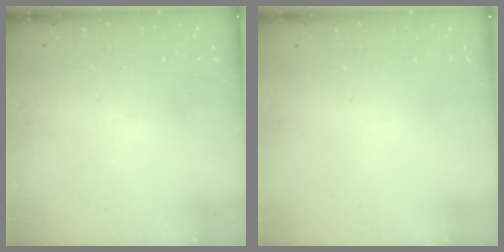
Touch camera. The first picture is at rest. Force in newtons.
{"total": 0.0}